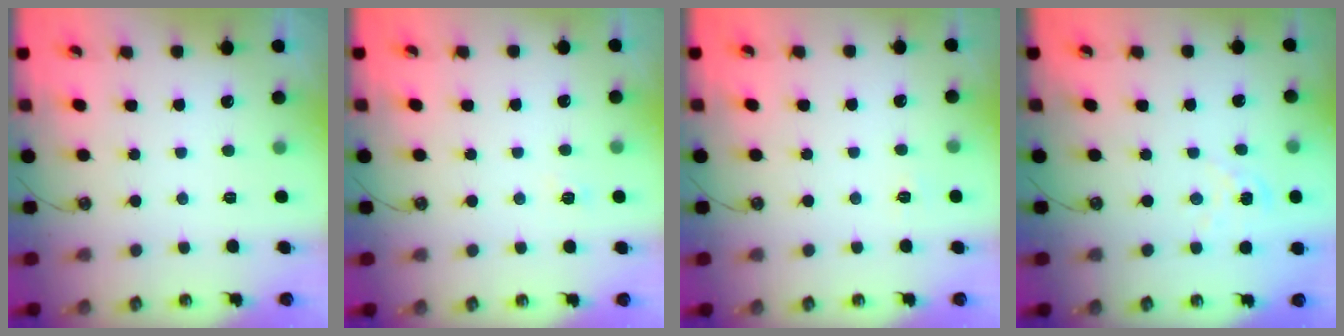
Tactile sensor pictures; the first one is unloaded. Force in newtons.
{"total": 2.3, "press": 2.3, "slide": 0.3}
{"total": 2.7, "press": 2.7, "slide": 0.4}
{"total": 1.3, "press": 1.3, "slide": 0.2}